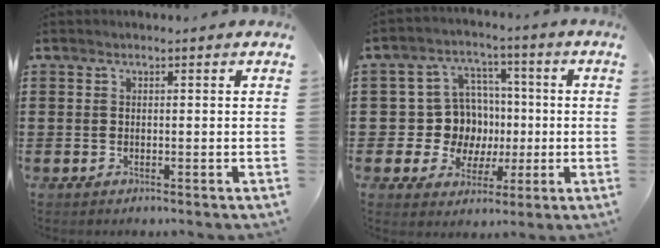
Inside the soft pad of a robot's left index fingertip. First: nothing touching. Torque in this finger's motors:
{"motor_torque": [0.64, 0.44, 0.37, 0.04]}